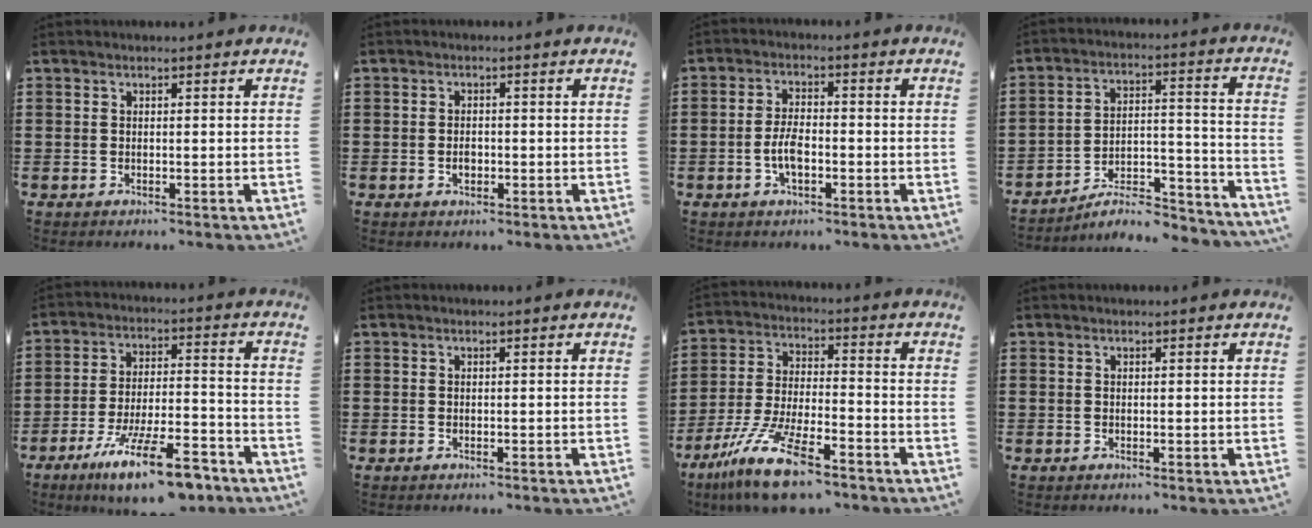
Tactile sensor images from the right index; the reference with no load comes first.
{"total": 1.6, "force": [-0.4, 1.0, 1.1], "torque": [-0.022, 0.002, -0.007]}
{"total": 4.4, "force": [-1.2, 1.9, 3.8], "torque": [-0.088, 0.000, -0.027]}
{"total": 7.6, "force": [-6.6, 2.0, 3.2], "torque": [-0.040, 0.017, -0.124]}
{"total": 13.2, "force": [-9.6, 2.6, 8.8], "torque": [-0.150, 0.032, -0.170]}
{"total": 0.0}
{"total": 13.2, "force": [-9.8, 2.4, 8.5], "torque": [-0.181, 0.015, -0.185]}
{"total": 0.0}